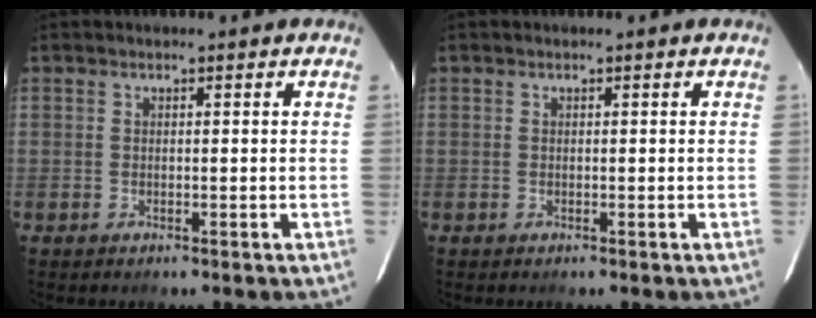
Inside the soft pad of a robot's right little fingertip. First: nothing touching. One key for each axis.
{"total": 0.0}